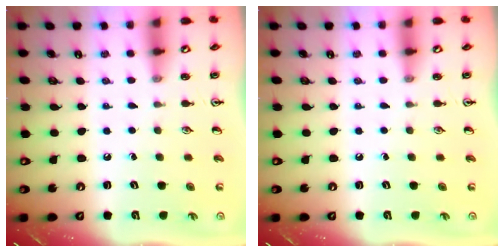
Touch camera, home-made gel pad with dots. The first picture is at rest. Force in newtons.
{"total": 0.0}